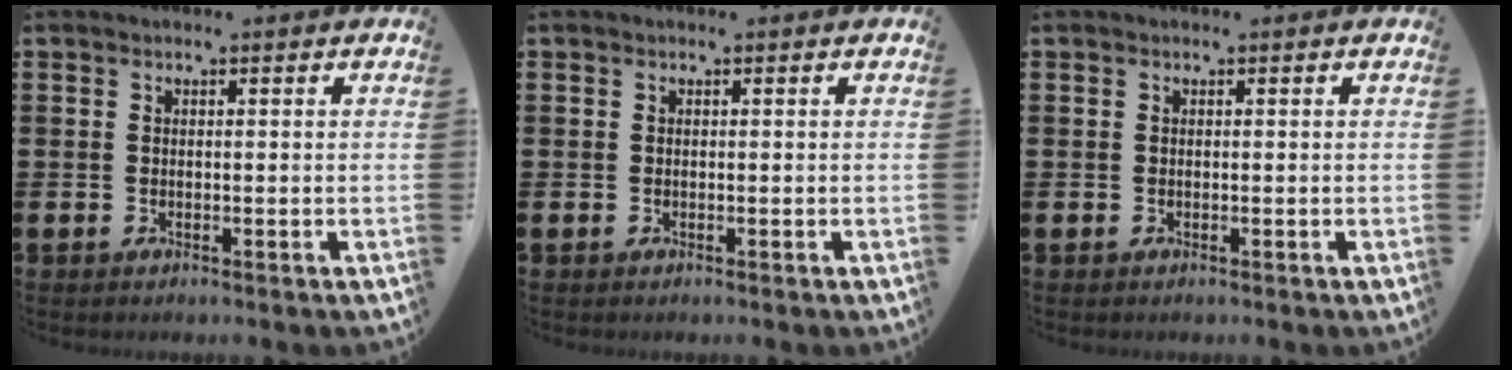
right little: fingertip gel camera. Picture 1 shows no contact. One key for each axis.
{"total": 0.0}
{"total": 0.0}